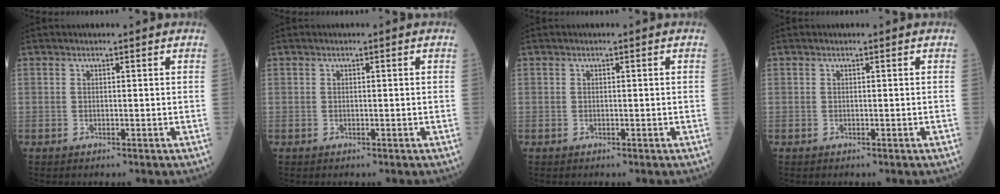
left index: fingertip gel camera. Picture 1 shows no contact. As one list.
[{"total": 0.0}, {"total": 0.0}, {"total": 0.0}]